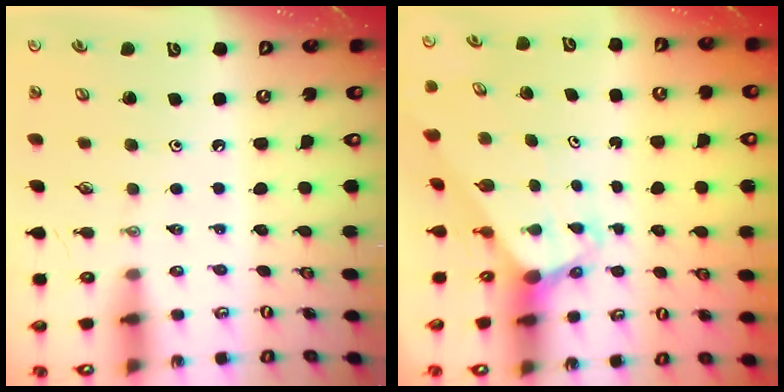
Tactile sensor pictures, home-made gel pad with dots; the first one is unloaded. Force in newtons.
{"total": 3.2, "press": 3.2, "slide": 0.2}